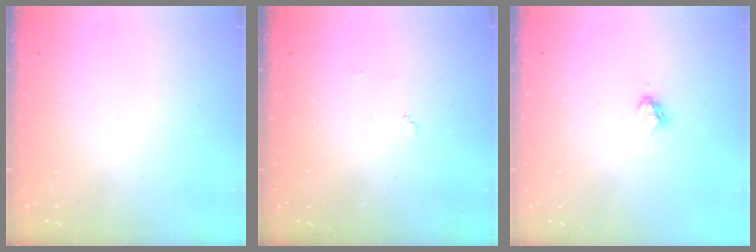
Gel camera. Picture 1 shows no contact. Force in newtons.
{"total": 3.7, "press": 3.7, "slide": 0.4}
{"total": 3.9, "press": 3.9, "slide": 0.4}